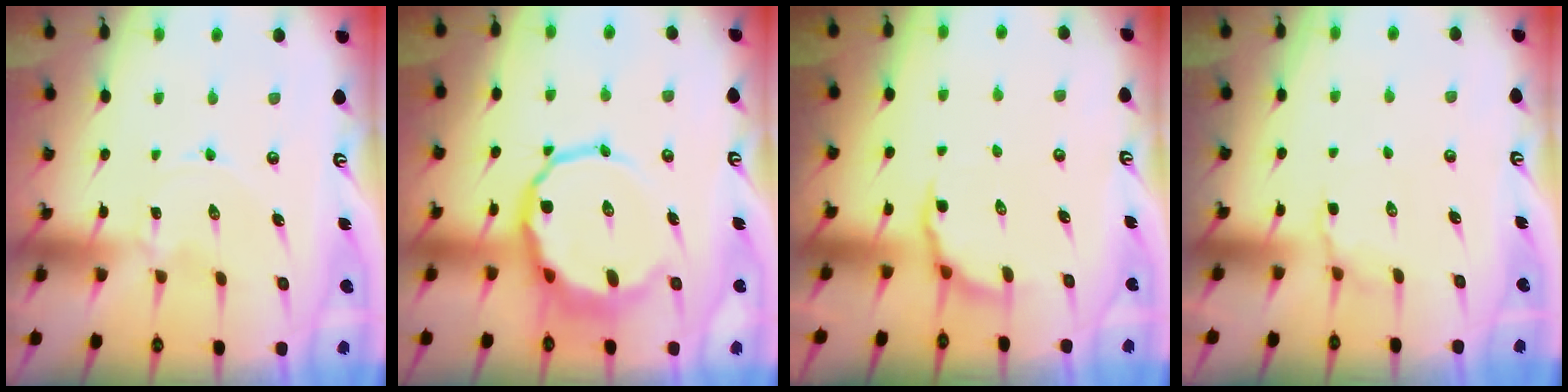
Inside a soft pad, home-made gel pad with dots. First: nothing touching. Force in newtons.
{"total": 11.7, "press": 11.3, "slide": 2.9}
{"total": 4.3, "press": 3.8, "slide": 2.2}
{"total": 5.7, "press": 5.3, "slide": 1.9}